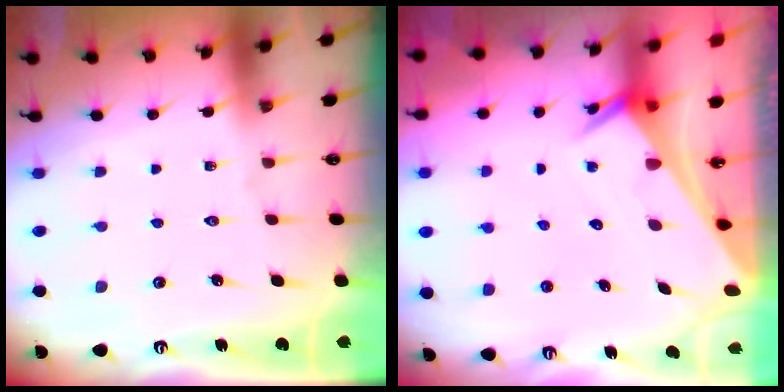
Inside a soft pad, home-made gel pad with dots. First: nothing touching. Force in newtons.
{"total": 2.4, "press": 2.4, "slide": 0.2}